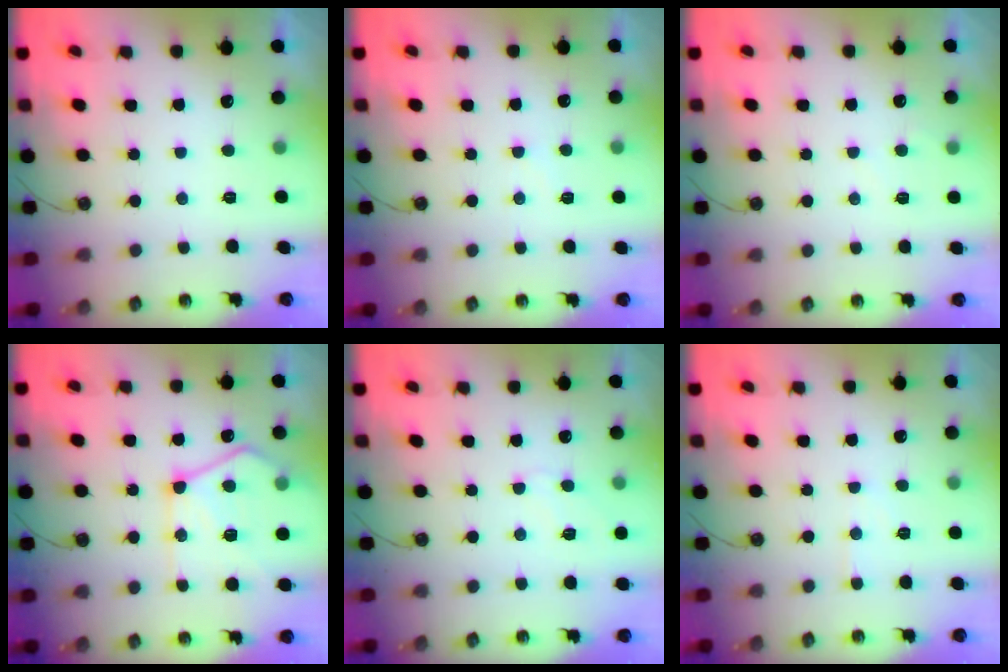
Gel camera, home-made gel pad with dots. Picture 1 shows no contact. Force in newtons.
{"total": 4.5, "press": 4.5, "slide": 0.7}
{"total": 2.9, "press": 2.9, "slide": 0.3}
{"total": 15.7, "press": 15.7, "slide": 1.3}
{"total": 5.4, "press": 5.3, "slide": 0.6}
{"total": 4.7, "press": 4.6, "slide": 0.6}